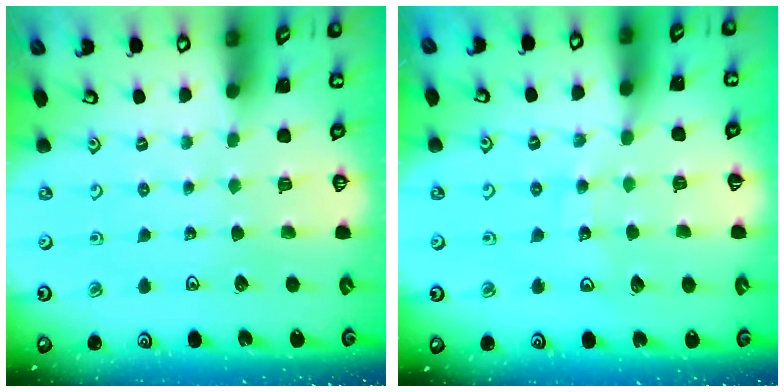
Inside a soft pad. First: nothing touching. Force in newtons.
{"total": 8.7, "press": 8.6, "slide": 1.1}